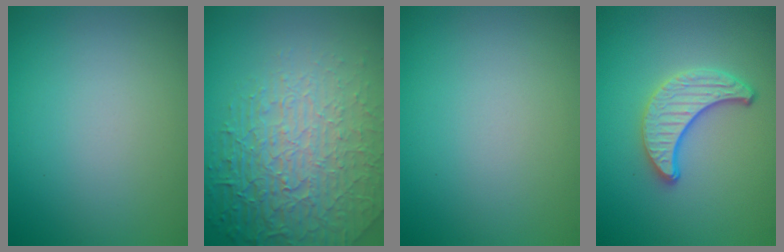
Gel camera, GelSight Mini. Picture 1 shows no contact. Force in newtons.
{"total": 8.4, "press": 5.9, "slide": 6.0}
{"total": 0.0}
{"total": 3.6, "press": 3.1, "slide": 1.8}